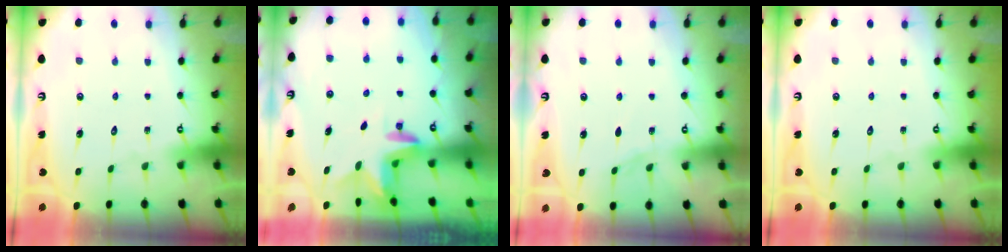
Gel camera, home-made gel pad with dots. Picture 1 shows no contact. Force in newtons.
{"total": 2.8, "press": 2.8, "slide": 0.1}
{"total": 3.9, "press": 3.9, "slide": 0.5}
{"total": 0.0}